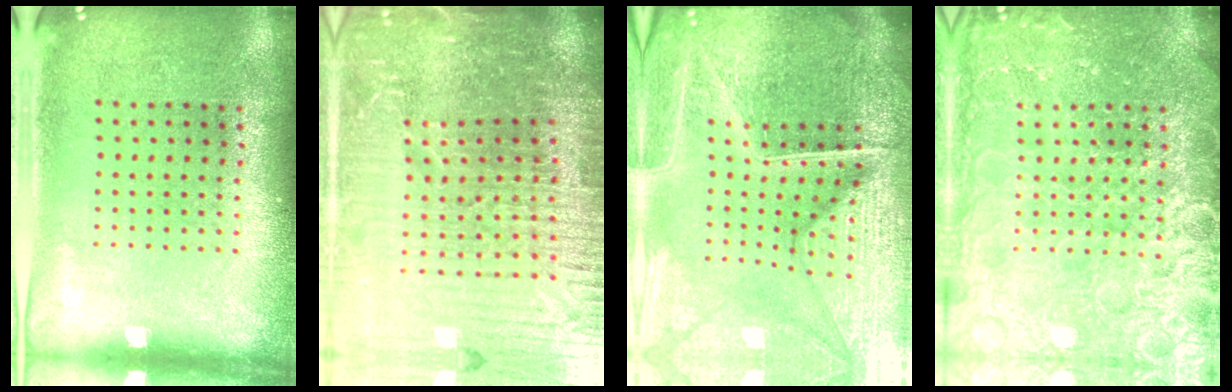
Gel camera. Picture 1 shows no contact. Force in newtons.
{"total": 6.3, "press": 5.6, "slide": 2.7}
{"total": 5.8, "press": 5.4, "slide": 2.1}
{"total": 6.9, "press": 6.8, "slide": 0.8}